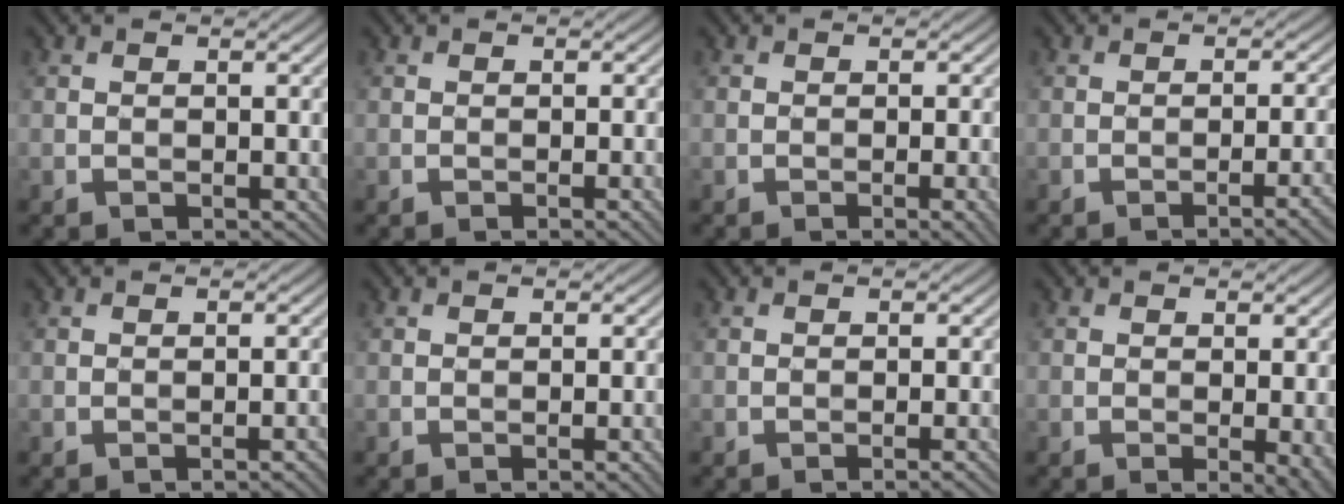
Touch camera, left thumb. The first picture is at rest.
{"total": 1.9, "force": [-0.7, 0.3, 1.8], "torque": [-0.024, 0.003, -0.012]}
{"total": 3.1, "force": [-1.1, 0.6, 2.9], "torque": [-0.036, 0.005, -0.018]}
{"total": 5.1, "force": [-2.1, 1.2, 4.5], "torque": [-0.055, 0.008, -0.031]}
{"total": 1.9, "force": [-0.9, 0.3, 1.6], "torque": [-0.019, 0.007, -0.016]}
{"total": 2.4, "force": [-0.9, 0.4, 2.2], "torque": [-0.026, 0.005, -0.016]}
{"total": 2.0, "force": [-0.9, 0.3, 1.7], "torque": [-0.019, 0.008, -0.020]}
{"total": 4.2, "force": [-1.1, 1.0, 3.9], "torque": [-0.050, -0.002, -0.014]}